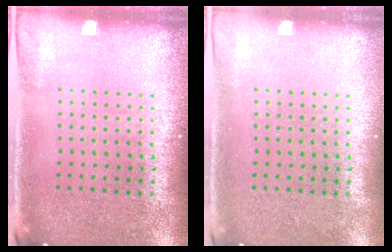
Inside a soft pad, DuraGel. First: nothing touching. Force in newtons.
{"total": 0.0}